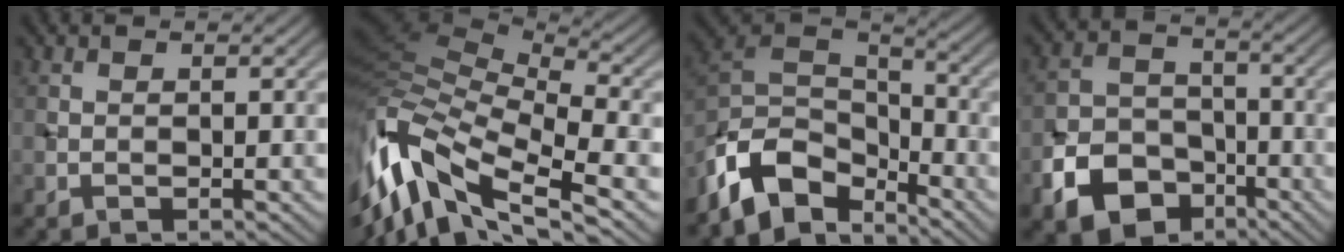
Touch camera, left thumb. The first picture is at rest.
{"total": 15.0, "force": [-6.9, 6.0, 12.0], "torque": [-0.292, -0.008, -0.125]}
{"total": 10.5, "force": [-6.7, 5.6, 5.8], "torque": [-0.120, -0.001, -0.147]}
{"total": 9.5, "force": [-5.1, 6.7, 4.5], "torque": [-0.102, -0.020, -0.102]}